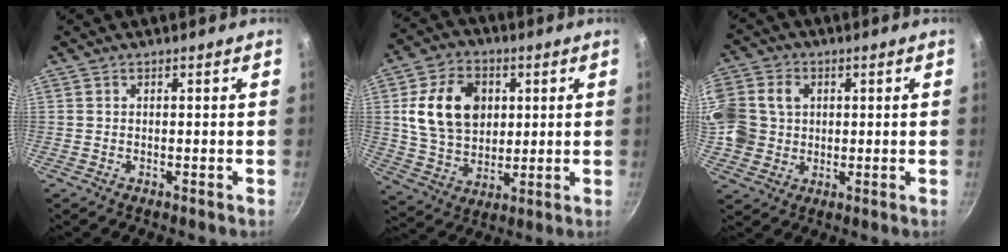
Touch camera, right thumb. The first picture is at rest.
{"total": 15.8, "force": [3.3, 11.9, 9.9], "torque": [-0.152, 0.000, 0.061]}
{"total": 15.3, "force": [2.1, 13.3, 7.2], "torque": [-0.173, 0.018, 0.035]}